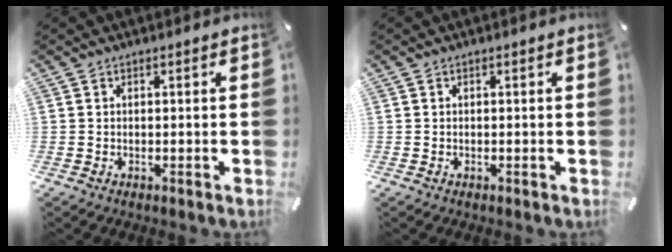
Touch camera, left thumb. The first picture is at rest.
{"total": 0.0}